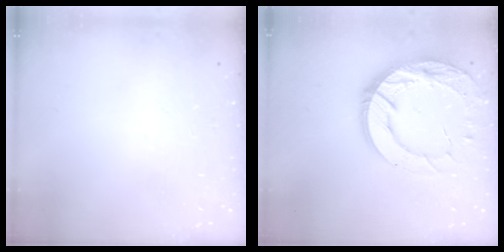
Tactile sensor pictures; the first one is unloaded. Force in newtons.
{"total": 18.0, "press": 17.9, "slide": 1.6}